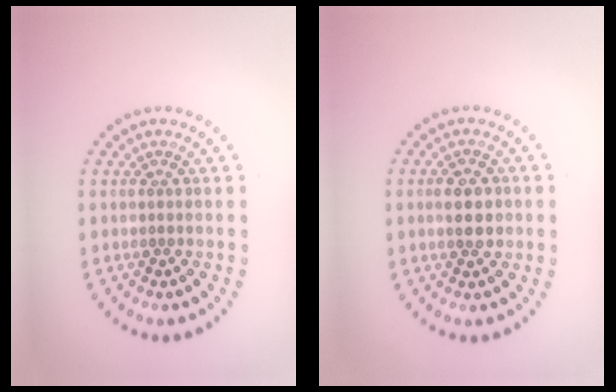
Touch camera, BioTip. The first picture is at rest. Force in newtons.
{"total": 2.9, "press": 2.9, "slide": 0.1}